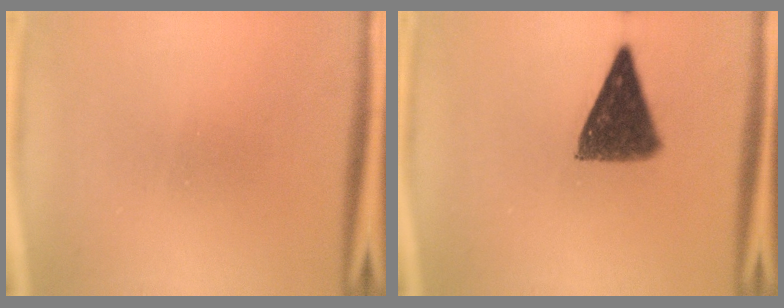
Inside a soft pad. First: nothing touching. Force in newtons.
{"total": 9.9}